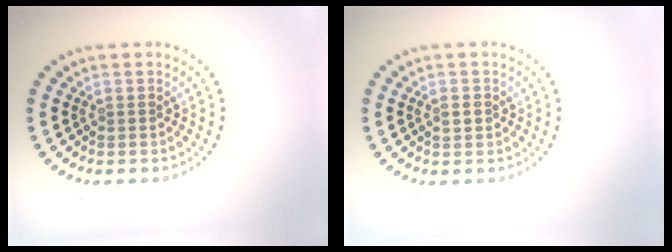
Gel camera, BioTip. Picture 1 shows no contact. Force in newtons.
{"total": 1.0, "press": 1.0, "slide": 0.1}